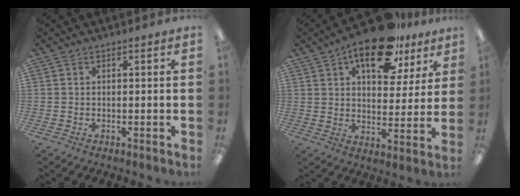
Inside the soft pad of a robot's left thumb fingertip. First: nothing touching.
{"total": 17.7, "force": [11.3, 8.3, 10.8], "torque": [-0.158, -0.052, 0.188]}